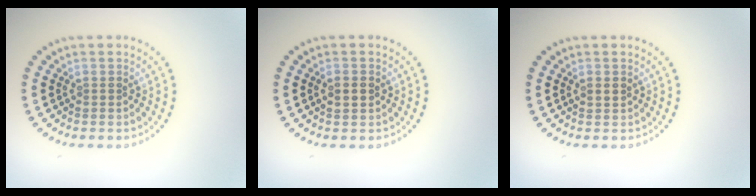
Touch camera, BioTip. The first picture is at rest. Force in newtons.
{"total": 2.0, "press": 2.0, "slide": 0.2}
{"total": 1.4, "press": 1.4, "slide": 0.1}